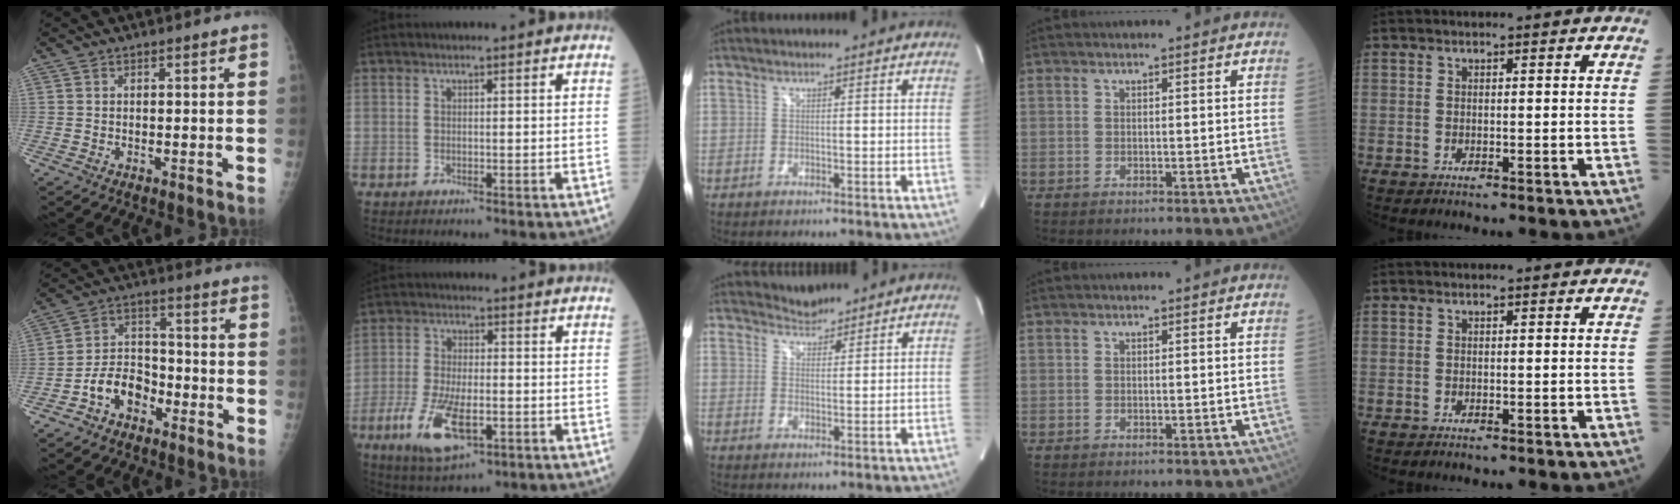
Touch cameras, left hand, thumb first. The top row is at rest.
{"thumb": {"total": 8.3, "force": [-4.4, 5.6, 4.3], "torque": [-0.058, 0.041, -0.083]}, "index": {"total": 10.3, "force": [-4.0, 4.1, 8.6], "torque": [-0.179, -0.012, -0.067]}, "middle": {"total": 2.7, "force": [2.6, 0.5, -0.5], "torque": [0.005, 0.004, 0.049]}}